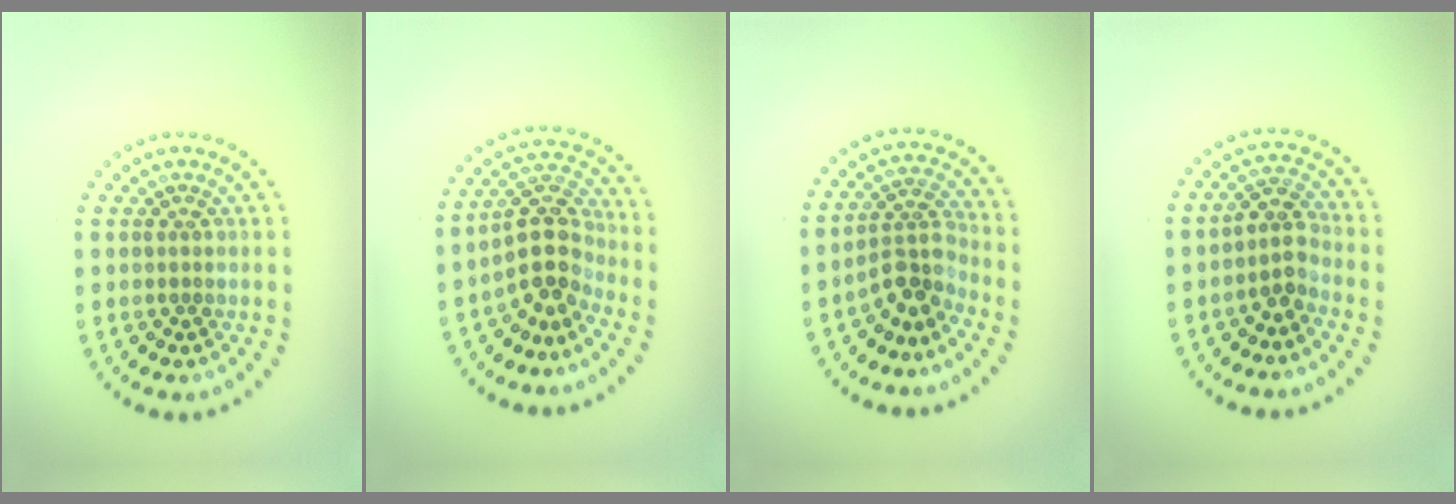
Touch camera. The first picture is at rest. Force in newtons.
{"total": 4.1, "press": 3.6, "slide": 1.9}
{"total": 3.2, "press": 2.2, "slide": 2.3}
{"total": 2.5, "press": 2.0, "slide": 1.6}